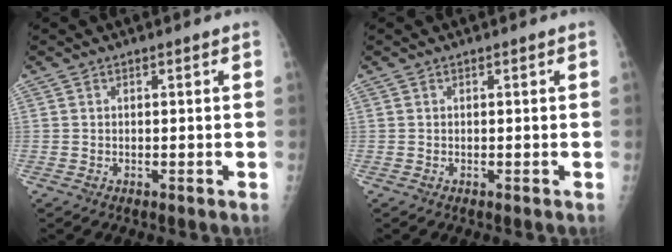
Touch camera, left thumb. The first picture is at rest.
{"total": 0.0}